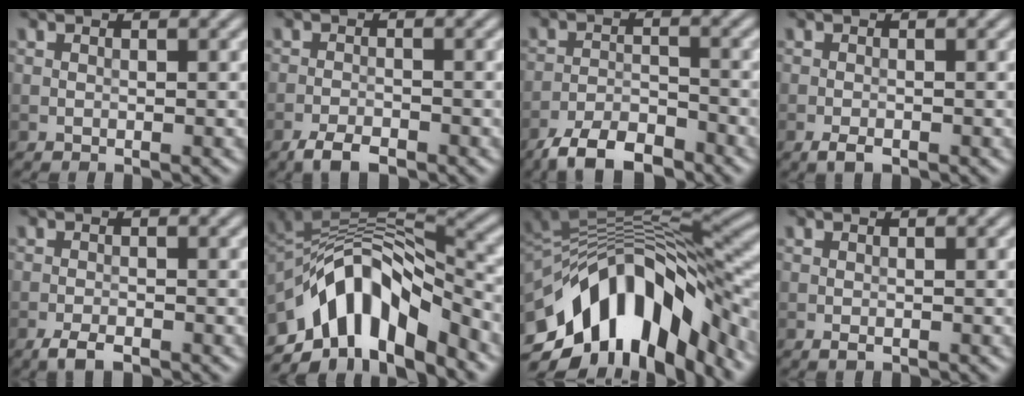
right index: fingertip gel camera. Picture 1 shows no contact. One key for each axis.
{"total": 2.7, "fx": -2.0, "fy": 0.9, "fz": 1.6, "tx": -0.030, "ty": -0.001, "tz": -0.042}
{"total": 5.7, "fx": -4.6, "fy": 1.8, "fz": 2.7, "tx": -0.043, "ty": -0.005, "tz": -0.092}
{"total": 1.4, "fx": -0.9, "fy": 0.5, "fz": 0.9, "tx": -0.019, "ty": -0.002, "tz": -0.017}
{"total": 2.1, "fx": -1.5, "fy": 0.7, "fz": 1.3, "tx": -0.028, "ty": -0.002, "tz": -0.029}
{"total": 11.6, "fx": -5.6, "fy": 5.6, "fz": 8.4, "tx": -0.128, "ty": 0.012, "tz": -0.105}
{"total": 14.3, "fx": -6.3, "fy": 7.0, "fz": 10.7, "tx": -0.187, "ty": 0.011, "tz": -0.106}
{"total": 0.7, "fx": -0.3, "fy": 0.3, "fz": 0.5, "tx": -0.009, "ty": -0.002, "tz": -0.005}